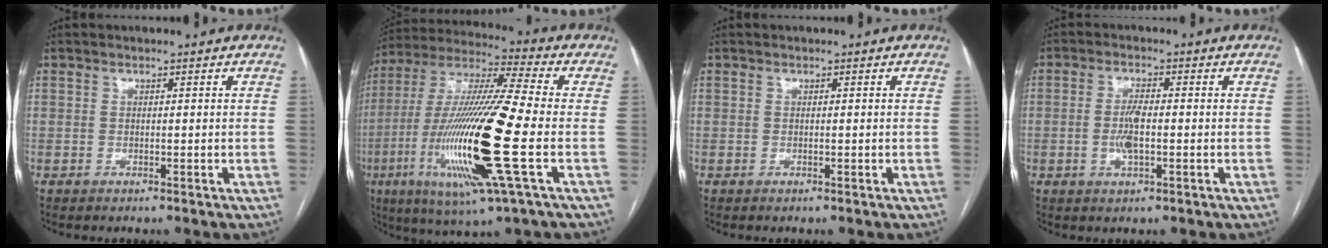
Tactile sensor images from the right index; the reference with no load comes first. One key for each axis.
{"total": 22.1, "fx": -5.4, "fy": 1.2, "fz": 21.4, "tx": -0.451, "ty": -0.027, "tz": -0.103}
{"total": 0.0}
{"total": 4.1, "fx": -0.6, "fy": 1.1, "fz": 3.9, "tx": -0.084, "ty": -0.001, "tz": -0.010}